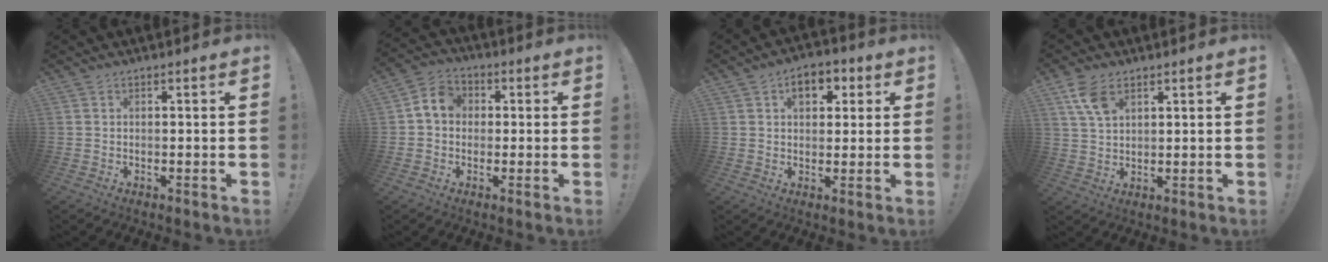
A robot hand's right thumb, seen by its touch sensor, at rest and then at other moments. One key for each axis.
{"total": 6.9, "fx": 0.7, "fy": 5.8, "fz": 3.6, "tx": -0.062, "ty": 0.020, "tz": 0.017}
{"total": 7.0, "fx": 2.6, "fy": 4.9, "fz": 4.2, "tx": -0.052, "ty": 0.001, "tz": 0.042}
{"total": 7.5, "fx": 4.2, "fy": 4.0, "fz": 4.8, "tx": -0.082, "ty": -0.015, "tz": 0.081}